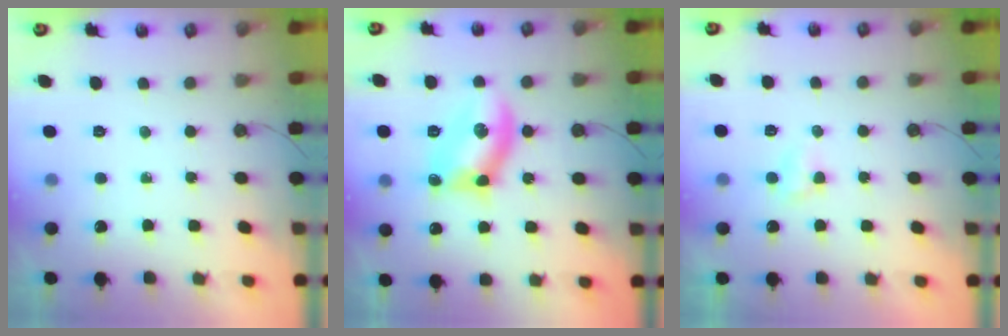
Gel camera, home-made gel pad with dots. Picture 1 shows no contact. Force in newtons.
{"total": 11.7, "press": 11.7, "slide": 0.5}
{"total": 3.6, "press": 3.6, "slide": 0.5}